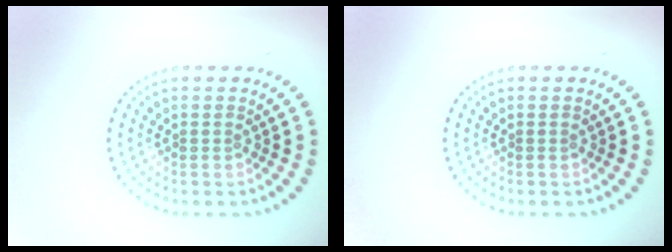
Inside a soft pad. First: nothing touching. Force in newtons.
{"total": 0.0}